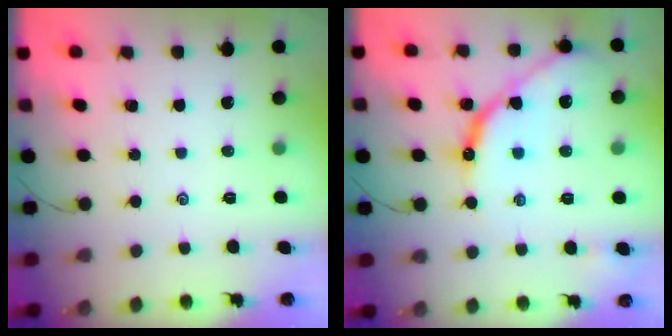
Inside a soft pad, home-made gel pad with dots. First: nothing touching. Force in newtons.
{"total": 12.5, "press": 12.4, "slide": 1.1}